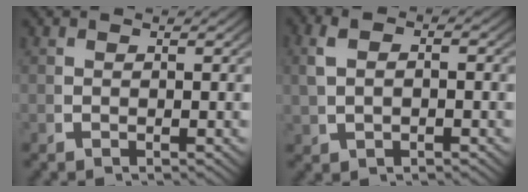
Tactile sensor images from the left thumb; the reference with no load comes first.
{"total": 2.8, "force": [0.4, 1.6, 2.2], "torque": [-0.048, 0.006, 0.009]}